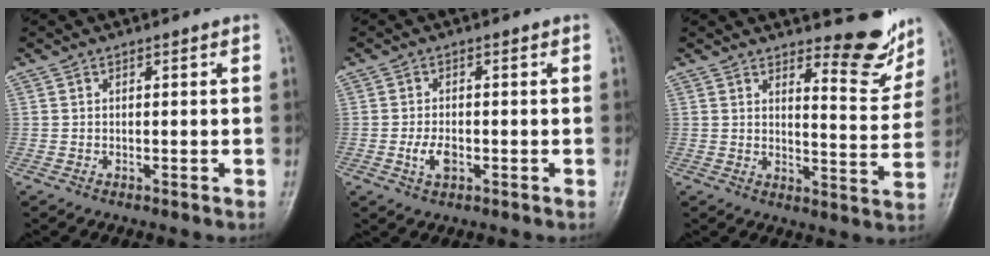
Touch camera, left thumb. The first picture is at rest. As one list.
[{"total": 3.5, "force": [-1.0, 2.0, 2.7], "torque": [-0.052, 0.000, -0.019]}, {"total": 9.2, "force": [7.6, 2.6, 4.5], "torque": [-0.030, -0.070, 0.102]}]